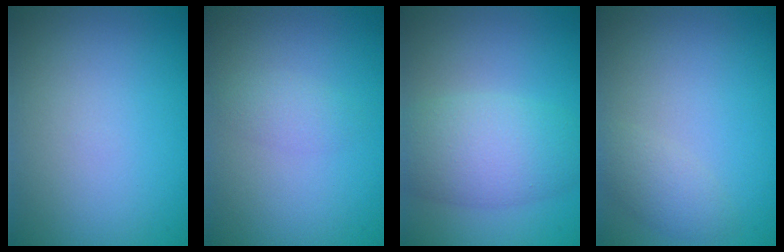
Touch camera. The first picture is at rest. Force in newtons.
{"total": 1.4, "press": 1.4, "slide": 0.0}
{"total": 5.6, "press": 5.6, "slide": 0.2}
{"total": 1.9, "press": 1.9, "slide": 0.2}